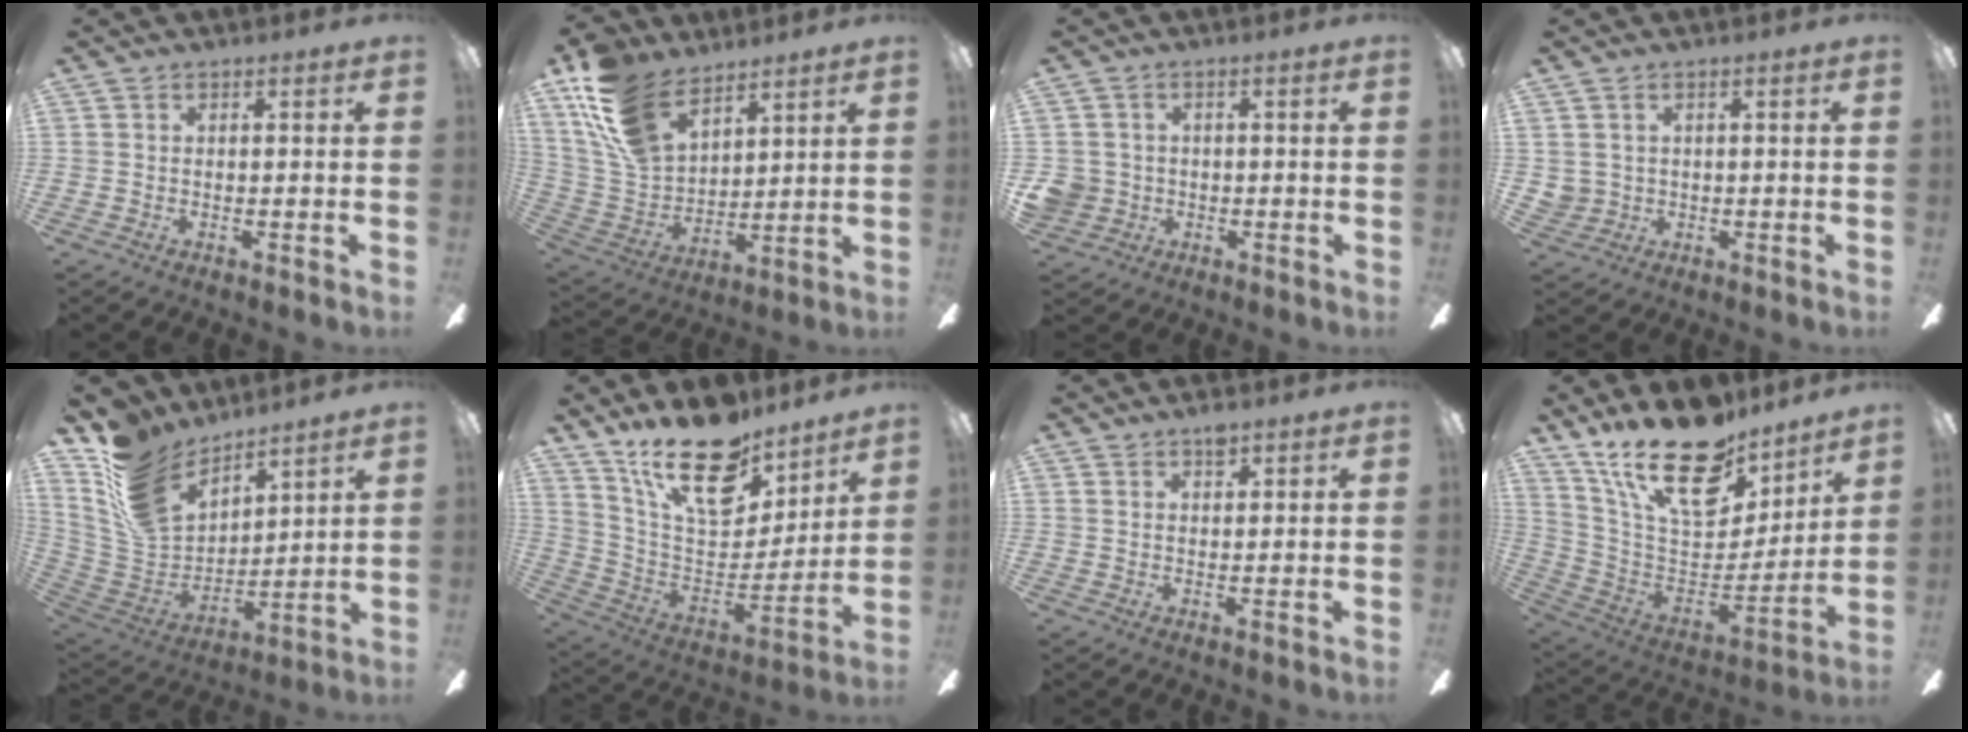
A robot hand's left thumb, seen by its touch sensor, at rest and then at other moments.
{"total": 17.3, "force": [11.7, 9.5, 8.5], "torque": [-0.196, -0.046, 0.226]}
{"total": 4.6, "force": [-0.4, 4.5, 0.8], "torque": [-0.029, 0.008, -0.008]}
{"total": 2.7, "force": [1.1, 2.4, -0.1], "torque": [-0.006, 0.004, 0.024]}
{"total": 16.8, "force": [11.5, 9.7, 7.5], "torque": [-0.199, -0.076, 0.221]}
{"total": 21.7, "force": [15.5, 9.7, 11.5], "torque": [-0.200, -0.098, 0.278]}
{"total": 2.3, "force": [1.9, 0.9, 0.9], "torque": [-0.004, -0.008, 0.032]}
{"total": 23.8, "force": [16.7, 10.9, 13.0], "torque": [-0.225, -0.109, 0.297]}